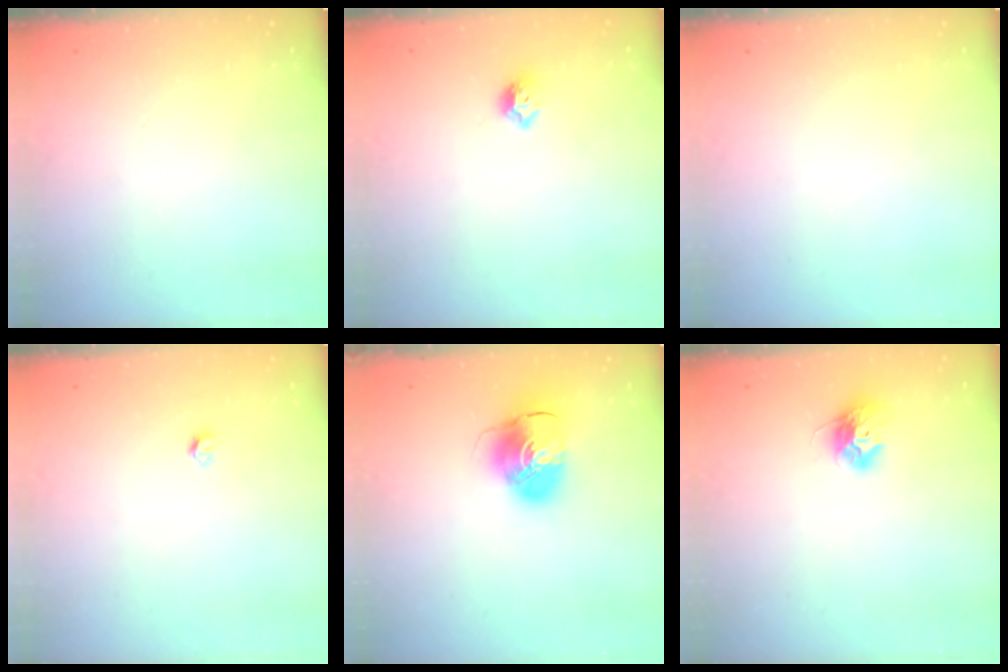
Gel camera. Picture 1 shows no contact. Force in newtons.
{"total": 7.1, "press": 7.1, "slide": 0.8}
{"total": 0.0}
{"total": 3.2, "press": 3.2, "slide": 0.3}
{"total": 9.4, "press": 9.3, "slide": 1.3}
{"total": 9.8, "press": 9.8, "slide": 0.3}